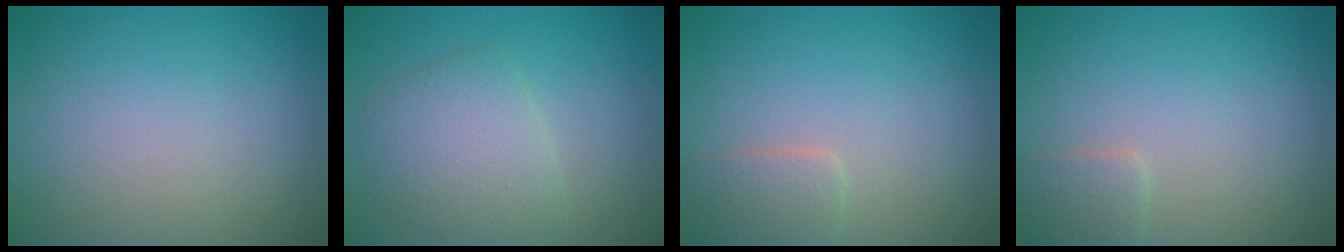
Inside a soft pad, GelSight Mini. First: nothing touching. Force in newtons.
{"total": 4.1, "press": 4.1, "slide": 0.1}
{"total": 2.1, "press": 2.1, "slide": 0.1}
{"total": 1.6, "press": 1.6, "slide": 0.1}